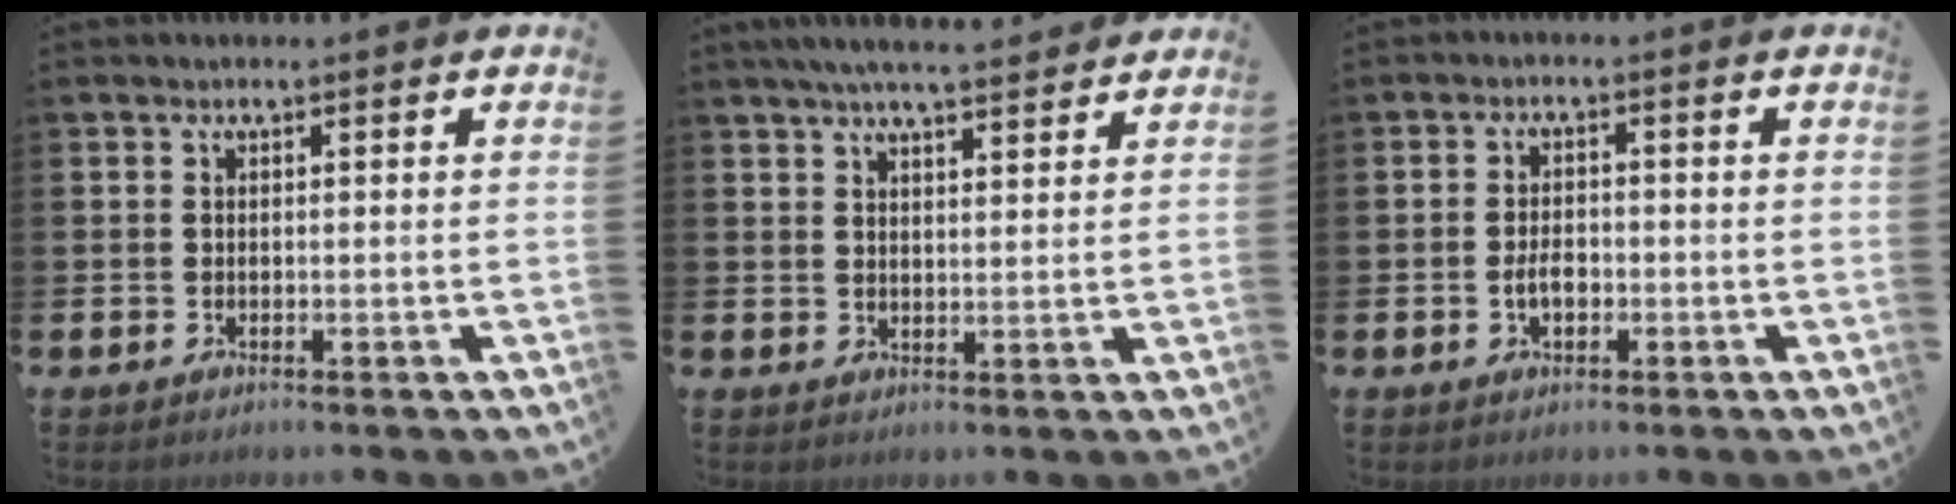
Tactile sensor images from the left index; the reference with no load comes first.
{"total": 5.4, "force": [5.1, 0.4, 1.8], "torque": [-0.040, -0.017, 0.090]}
{"total": 2.8, "force": [-0.7, 1.7, 2.2], "torque": [-0.029, 0.000, -0.017]}